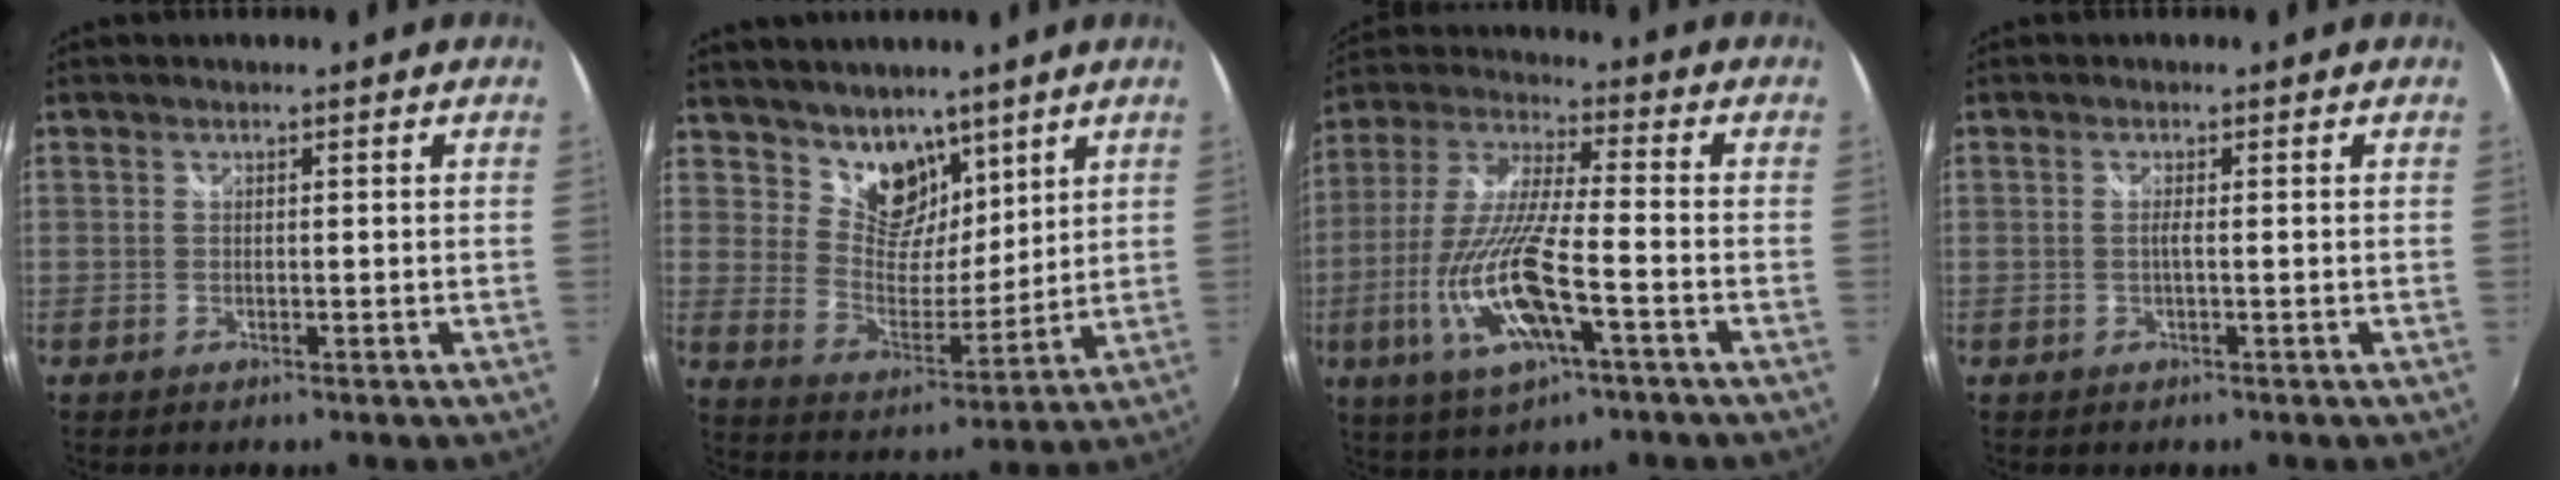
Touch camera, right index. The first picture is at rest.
{"total": 10.0, "force": [7.2, 6.0, 3.3], "torque": [-0.050, -0.006, 0.134]}
{"total": 16.8, "force": [-6.1, 3.9, 15.2], "torque": [-0.323, -0.021, -0.116]}
{"total": 1.0, "force": [-0.2, -0.2, 1.0], "torque": [-0.018, 0.000, -0.006]}